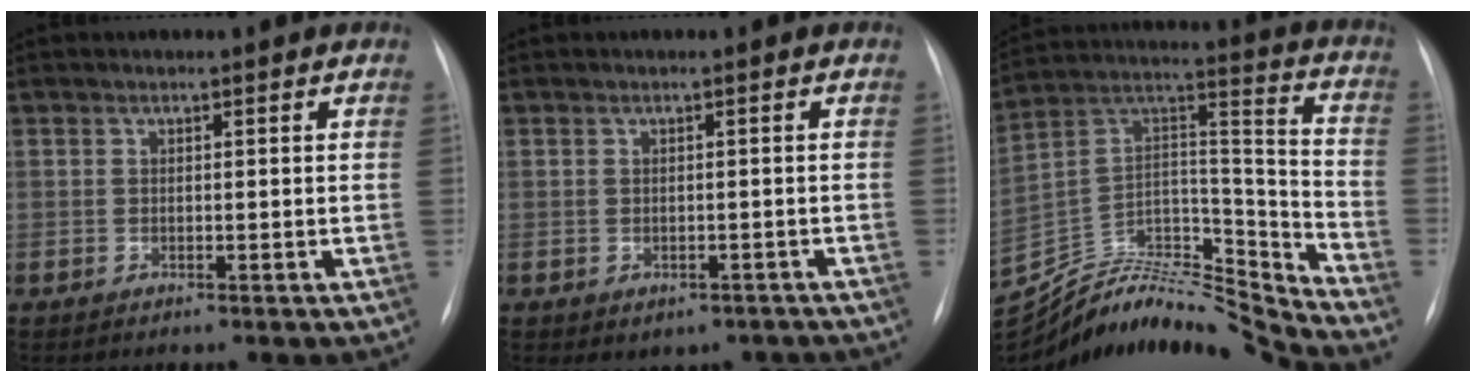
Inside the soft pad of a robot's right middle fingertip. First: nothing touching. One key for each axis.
{"total": 4.9, "fx": -3.5, "fy": 3.2, "fz": 1.3, "tx": -0.004, "ty": 0.020, "tz": -0.037}
{"total": 24.8, "fx": -24.3, "fy": 1.5, "fz": 5.1, "tx": -0.117, "ty": 0.036, "tz": -0.397}